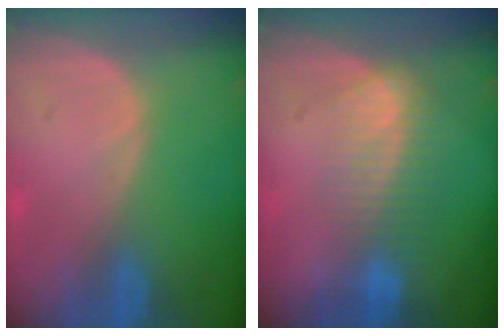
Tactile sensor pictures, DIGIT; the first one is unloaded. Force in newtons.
{"total": 7.4, "press": 6.3, "slide": 3.8}